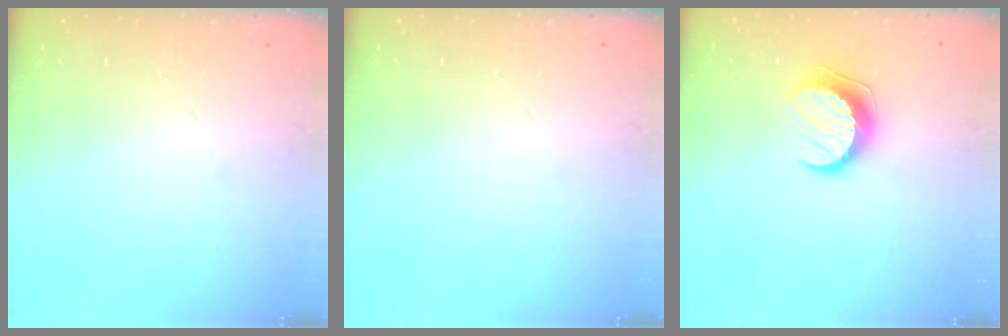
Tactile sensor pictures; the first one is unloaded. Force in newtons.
{"total": 0.0}
{"total": 9.7, "press": 9.7, "slide": 0.6}